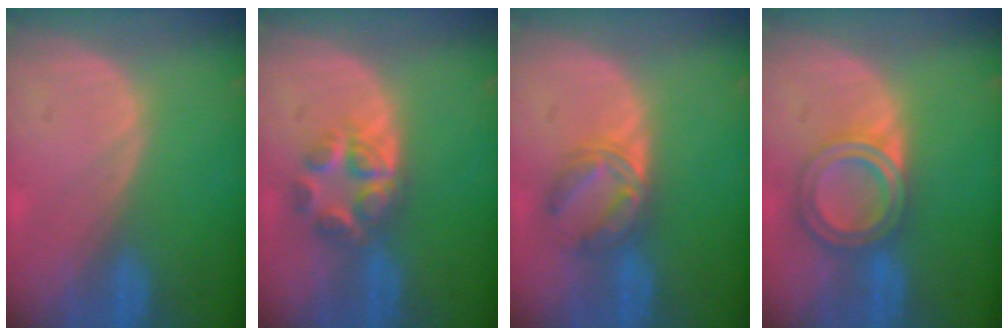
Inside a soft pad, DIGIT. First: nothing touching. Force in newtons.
{"total": 5.9, "press": 5.4, "slide": 2.2}
{"total": 5.5, "press": 5.4, "slide": 1.1}
{"total": 6.7, "press": 5.9, "slide": 3.2}